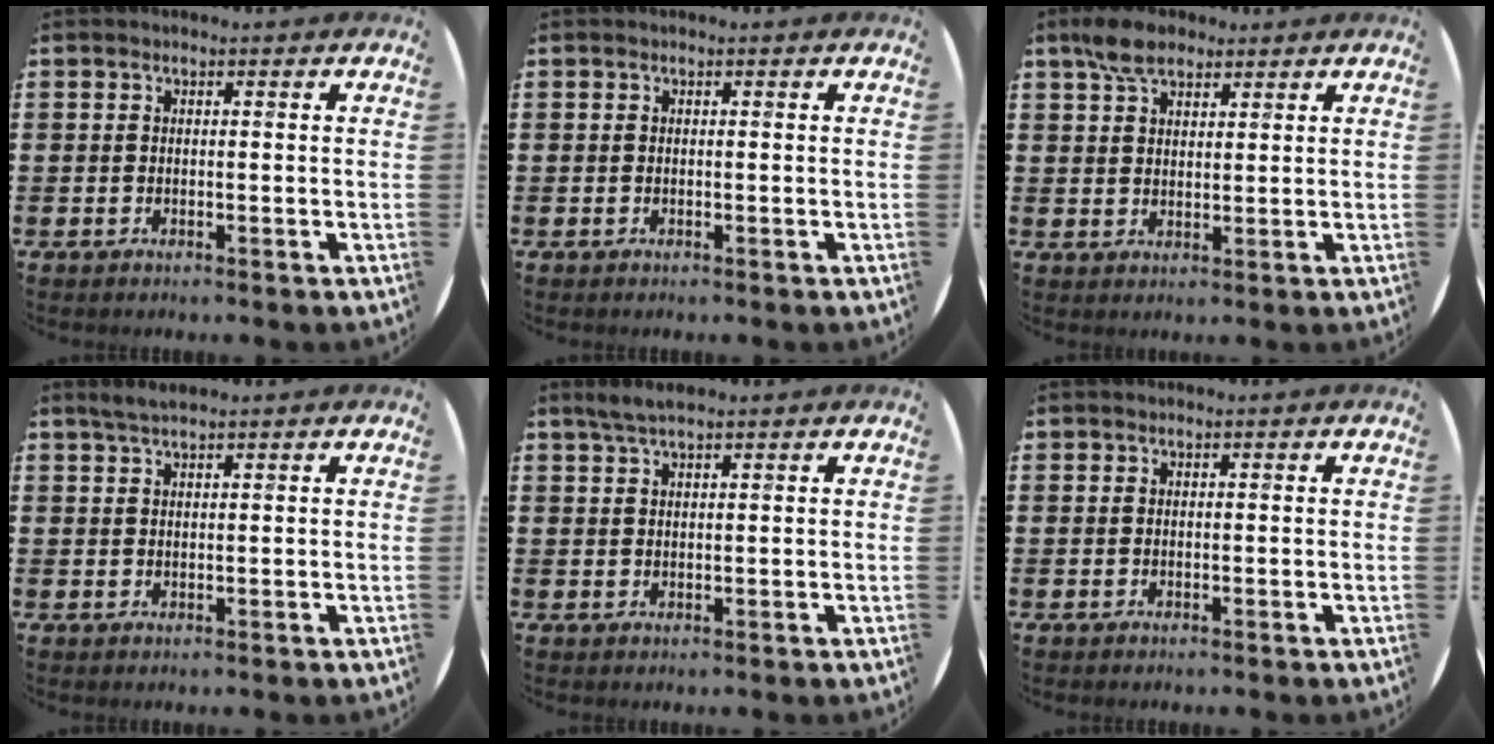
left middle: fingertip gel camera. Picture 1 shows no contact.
{"total": 0.0}
{"total": 4.9, "force": [3.6, 2.5, 2.2], "torque": [-0.043, 0.004, 0.067]}
{"total": 1.8, "force": [1.5, 0.1, 0.9], "torque": [-0.018, 0.003, 0.028]}
{"total": 2.4, "force": [1.9, 0.3, 1.4], "torque": [-0.030, 0.004, 0.034]}
{"total": 0.0}